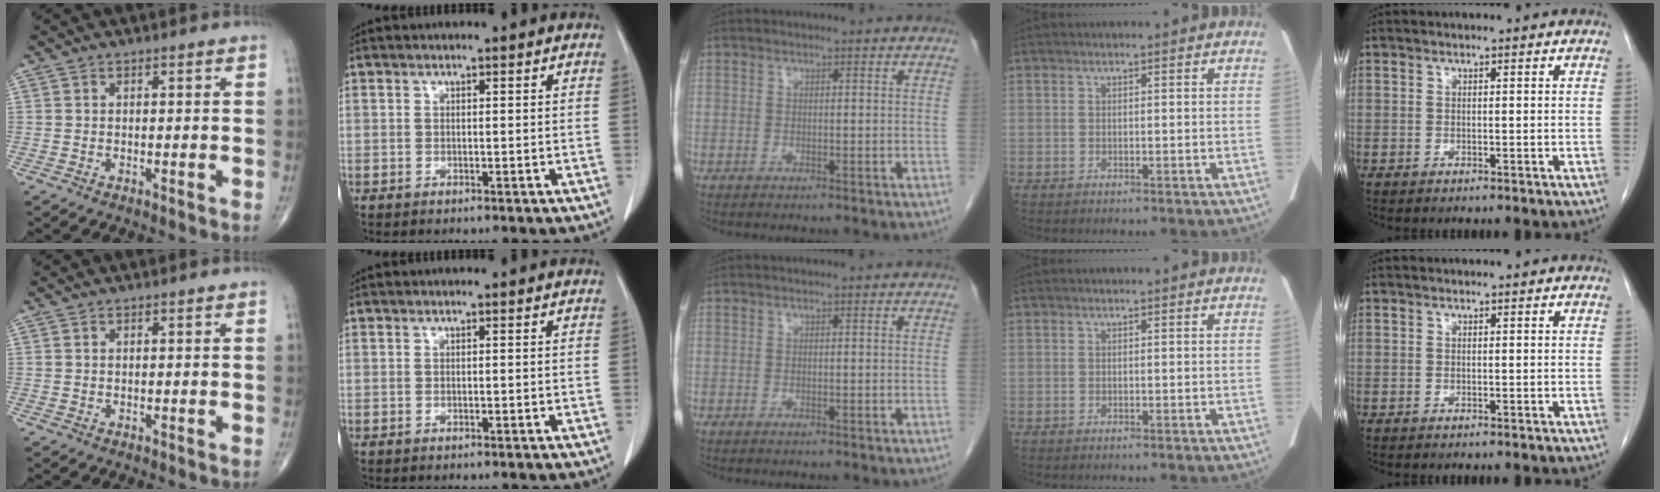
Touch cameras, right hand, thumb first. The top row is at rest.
{}